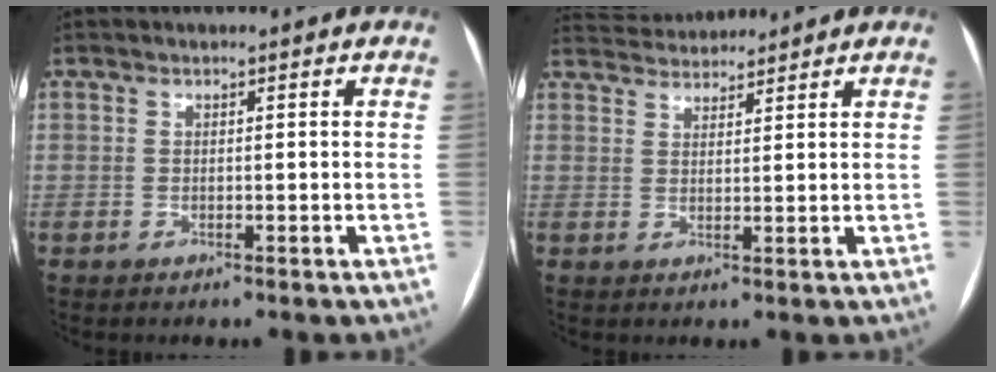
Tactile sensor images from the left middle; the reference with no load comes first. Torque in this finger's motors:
{"motor_torque": [0.08, -0.49, -0.26, -0.06]}